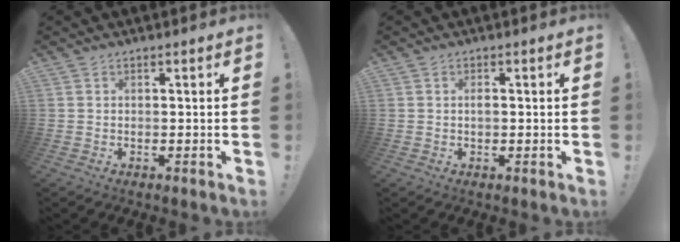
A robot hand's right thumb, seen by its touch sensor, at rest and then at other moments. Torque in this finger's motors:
{"motor_torque": [0.04, -0.06, 0.10, -0.14, -0.01]}